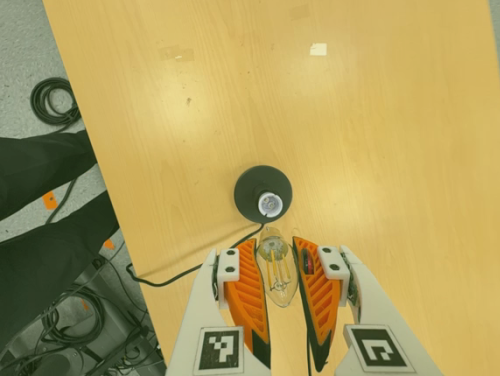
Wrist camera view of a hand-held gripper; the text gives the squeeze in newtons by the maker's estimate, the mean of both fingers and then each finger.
{"total": 23.5, "left": 25.5, "right": 21.4}